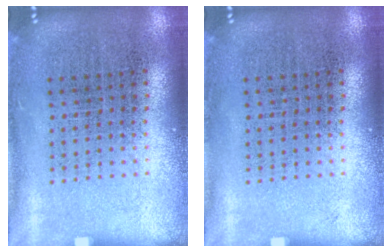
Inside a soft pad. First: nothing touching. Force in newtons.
{"total": 0.0}